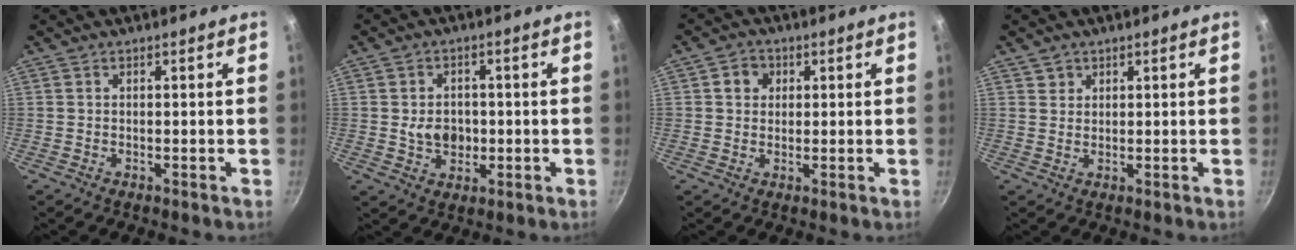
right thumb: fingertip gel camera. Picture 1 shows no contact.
{"total": 6.5, "force": [-0.6, 5.0, 4.1], "torque": [-0.043, 0.002, -0.006]}
{"total": 3.7, "force": [1.0, 3.3, 1.4], "torque": [0.001, 0.004, 0.011]}
{"total": 1.9, "force": [1.1, 1.5, 0.2], "torque": [0.009, 0.003, 0.017]}